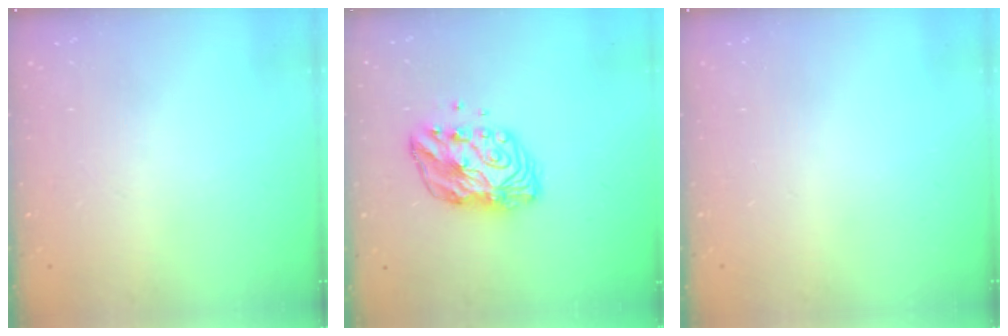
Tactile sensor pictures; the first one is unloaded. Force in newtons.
{"total": 11.2, "press": 11.2, "slide": 0.9}
{"total": 0.0}